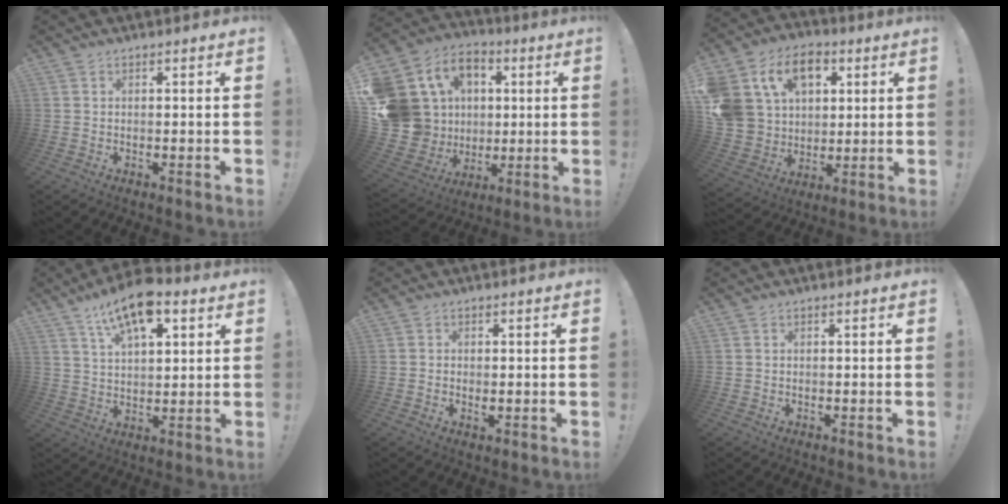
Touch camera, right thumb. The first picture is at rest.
{"total": 19.5, "force": [2.5, 17.4, 8.4], "torque": [-0.171, -0.015, 0.095]}
{"total": 18.0, "force": [7.7, 13.5, 9.0], "torque": [-0.163, -0.021, 0.159]}
{"total": 12.9, "force": [7.7, 5.6, 8.7], "torque": [-0.147, -0.029, 0.136]}
{"total": 1.0, "force": [-0.2, 0.7, 0.6], "torque": [-0.009, 0.001, -0.004]}
{"total": 0.0}